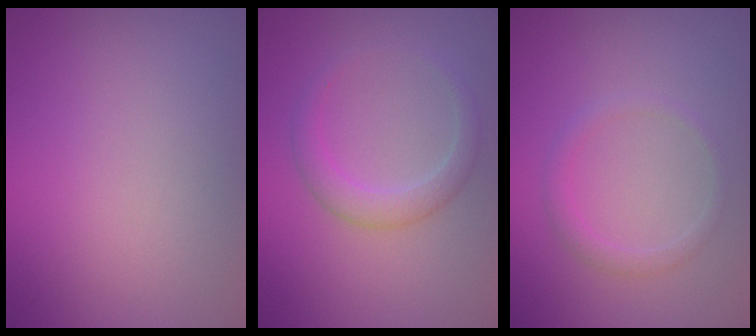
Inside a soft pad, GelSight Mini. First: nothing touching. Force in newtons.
{"total": 2.3, "press": 2.3, "slide": 0.1}
{"total": 1.4, "press": 1.4, "slide": 0.2}